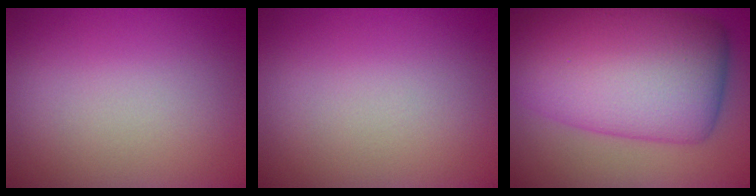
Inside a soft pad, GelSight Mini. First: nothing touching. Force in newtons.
{"total": 0.0}
{"total": 13.6, "press": 13.6, "slide": 0.2}